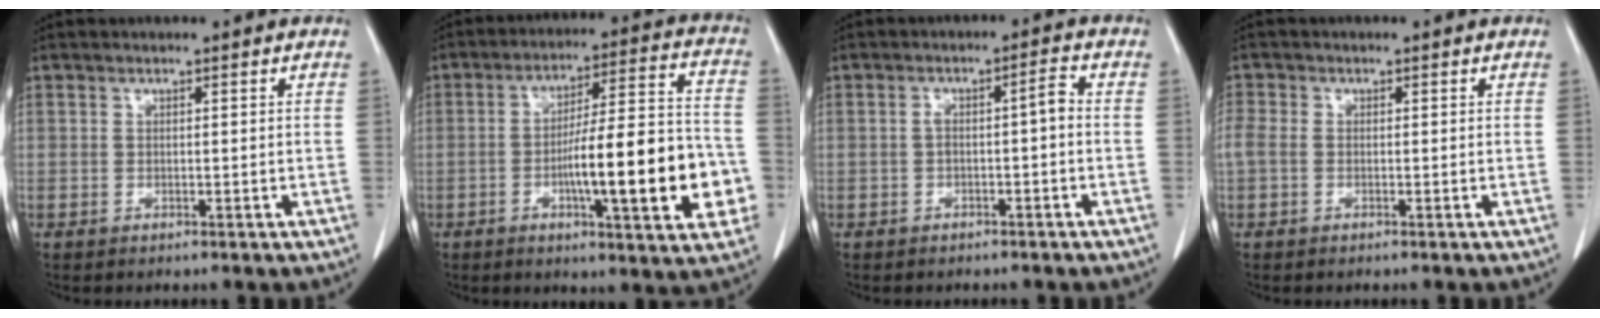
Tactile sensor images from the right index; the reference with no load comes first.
{"total": 18.0, "force": [-4.5, 2.8, 17.2], "torque": [-0.232, 0.019, -0.059]}
{"total": 3.0, "force": [-0.6, 0.6, 2.9], "torque": [-0.045, 0.017, -0.007]}
{"total": 3.0, "force": [-0.4, 2.2, 2.0], "torque": [-0.067, 0.011, -0.005]}